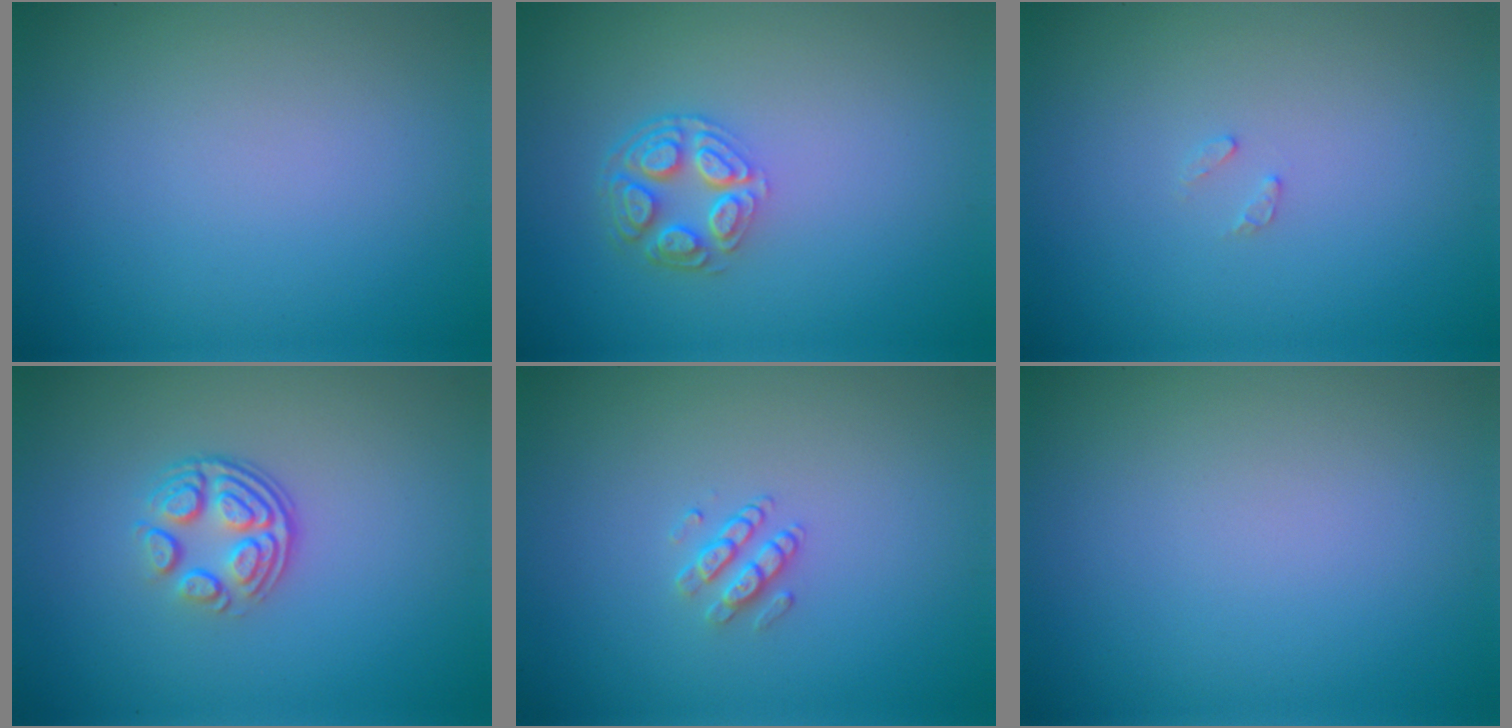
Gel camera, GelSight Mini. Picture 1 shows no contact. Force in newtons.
{"total": 3.9, "press": 2.9, "slide": 2.5}
{"total": 0.8, "press": 0.7, "slide": 0.1}
{"total": 3.7, "press": 2.6, "slide": 2.6}
{"total": 1.5, "press": 1.1, "slide": 1.0}
{"total": 0.0}